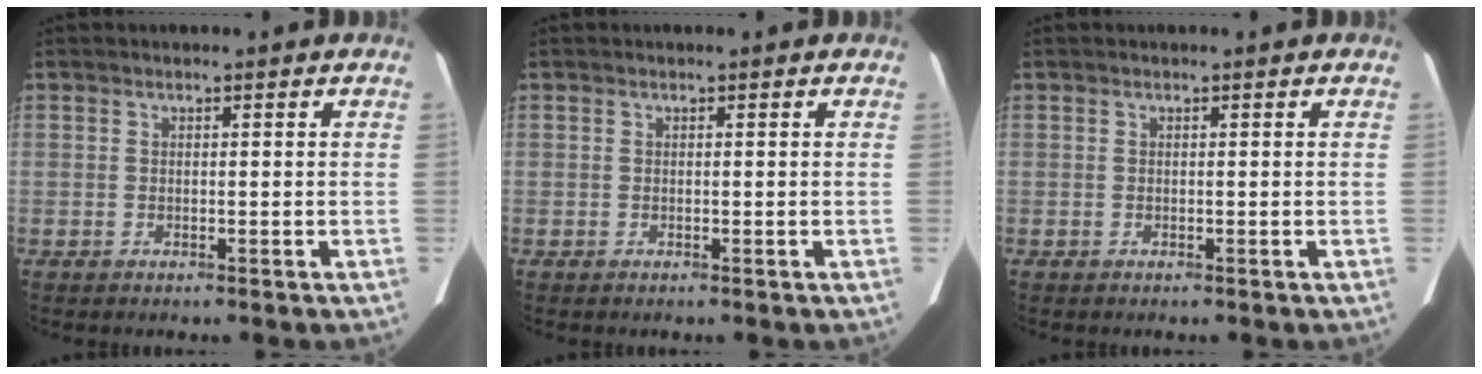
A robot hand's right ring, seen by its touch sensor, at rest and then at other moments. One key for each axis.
{"total": 0.0}
{"total": 0.0}